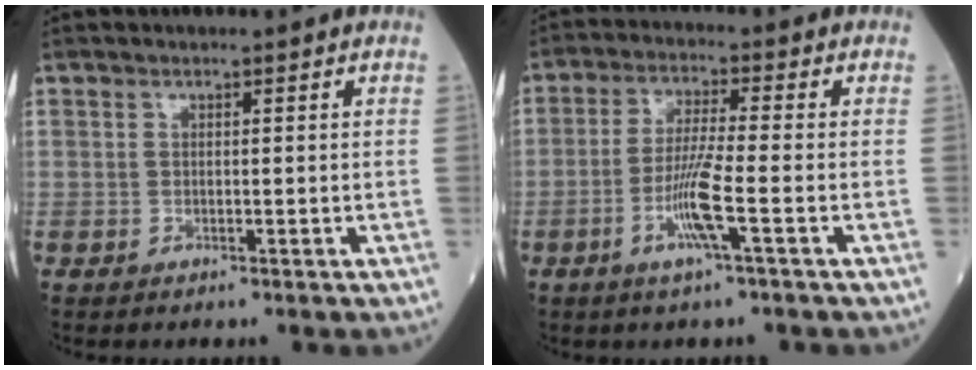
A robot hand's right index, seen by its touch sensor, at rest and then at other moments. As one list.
[{"total": 7.0, "force": [-2.6, -0.5, 6.5], "torque": [-0.129, -0.007, -0.053]}]